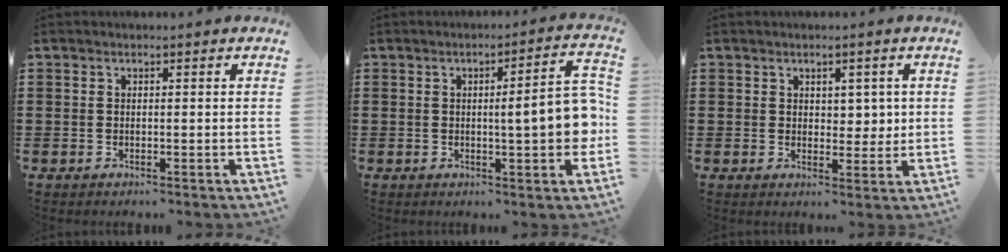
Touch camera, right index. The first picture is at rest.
{"total": 8.8, "force": [0.0, 1.5, 8.6], "torque": [-0.119, -0.012, -0.007]}
{"total": 3.2, "force": [1.3, 2.2, 1.9], "torque": [-0.017, 0.000, 0.016]}